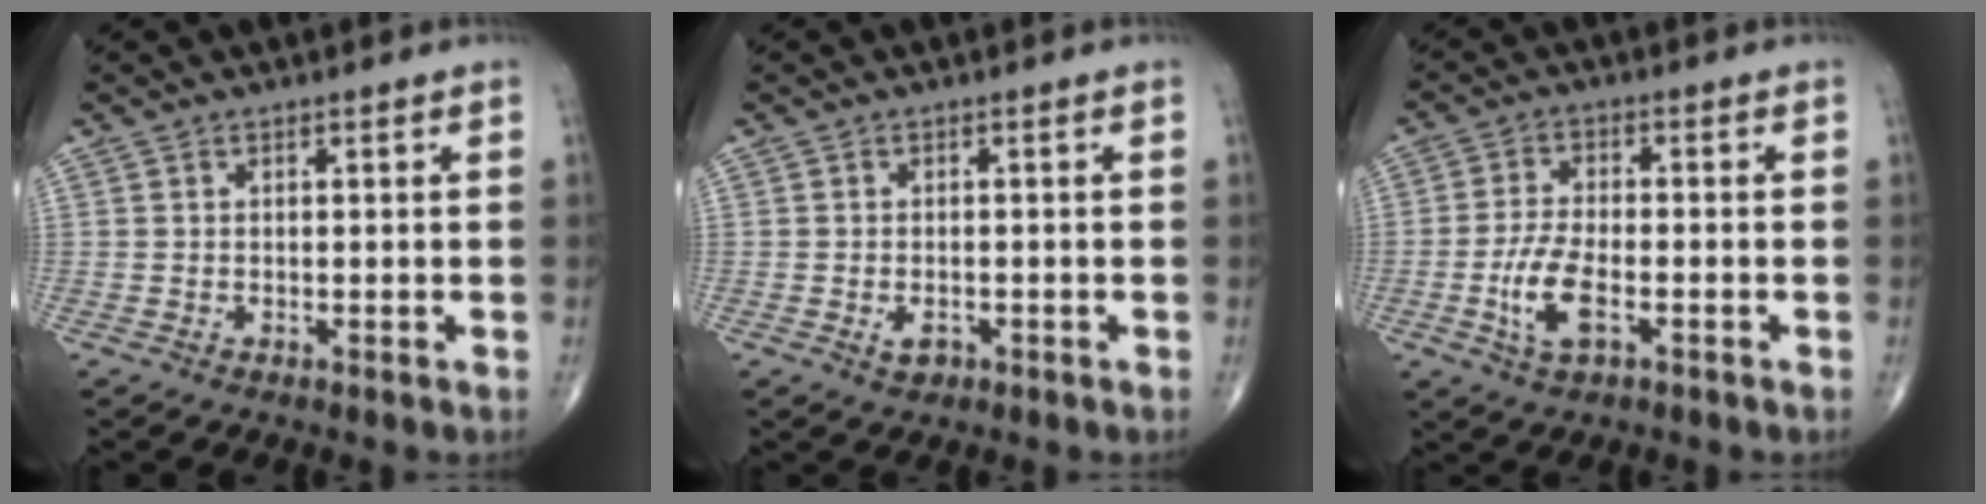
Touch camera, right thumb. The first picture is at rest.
{"total": 2.1, "force": [-0.9, 1.3, 1.4], "torque": [-0.020, 0.002, -0.011]}
{"total": 7.5, "force": [-2.5, 3.2, 6.2], "torque": [-0.130, 0.011, -0.047]}